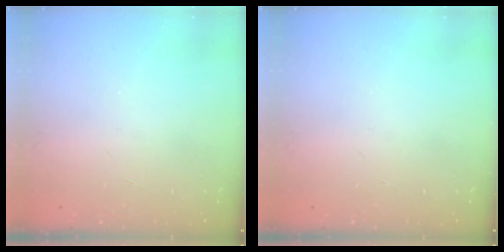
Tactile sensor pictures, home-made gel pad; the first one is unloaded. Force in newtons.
{"total": 0.0}